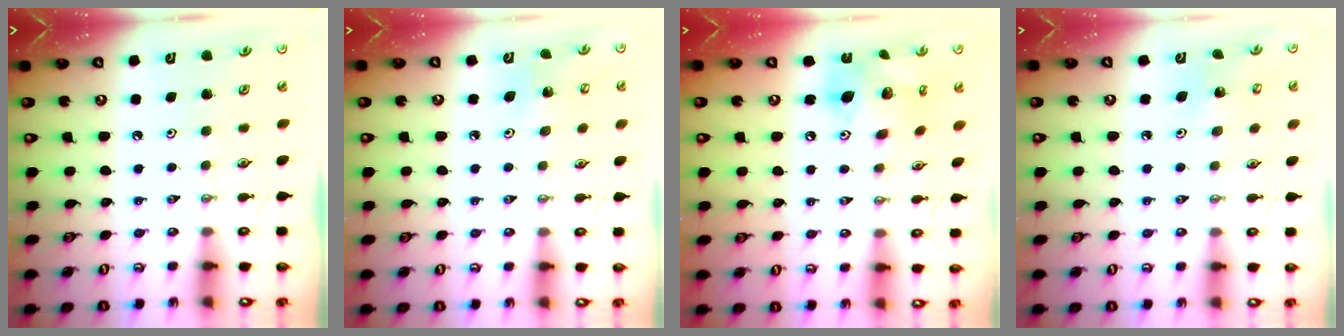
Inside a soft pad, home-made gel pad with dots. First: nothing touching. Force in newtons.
{"total": 4.1, "press": 4.0, "slide": 0.5}
{"total": 13.5, "press": 13.5, "slide": 0.9}
{"total": 3.9, "press": 3.9, "slide": 0.3}